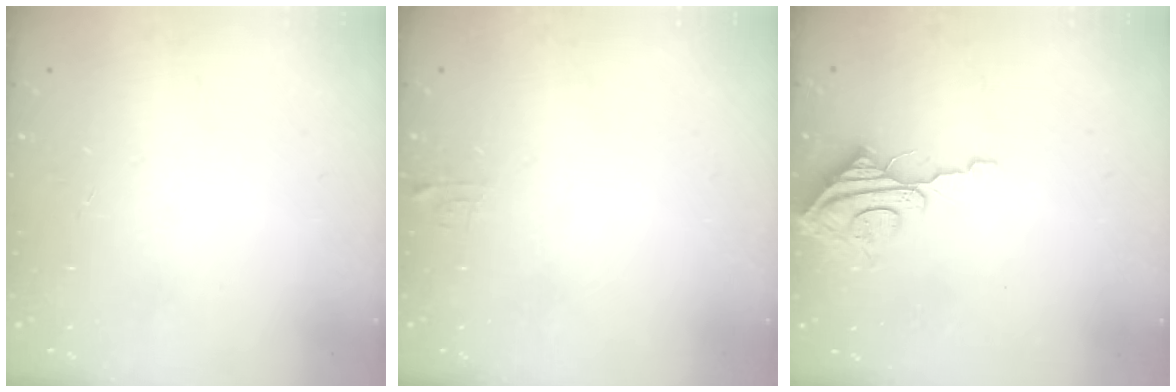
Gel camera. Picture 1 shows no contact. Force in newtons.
{"total": 4.2, "press": 4.2, "slide": 0.4}
{"total": 9.2, "press": 9.2, "slide": 0.3}